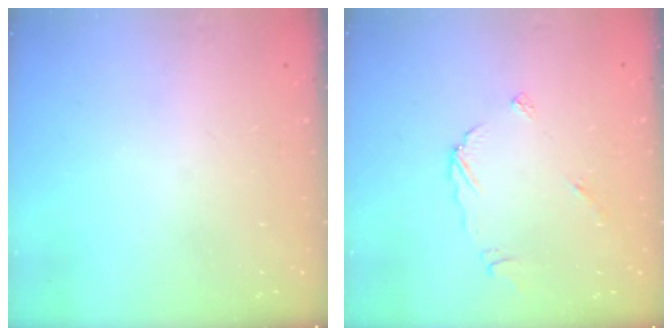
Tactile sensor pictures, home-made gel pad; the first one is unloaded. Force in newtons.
{"total": 4.9, "press": 4.9, "slide": 0.4}